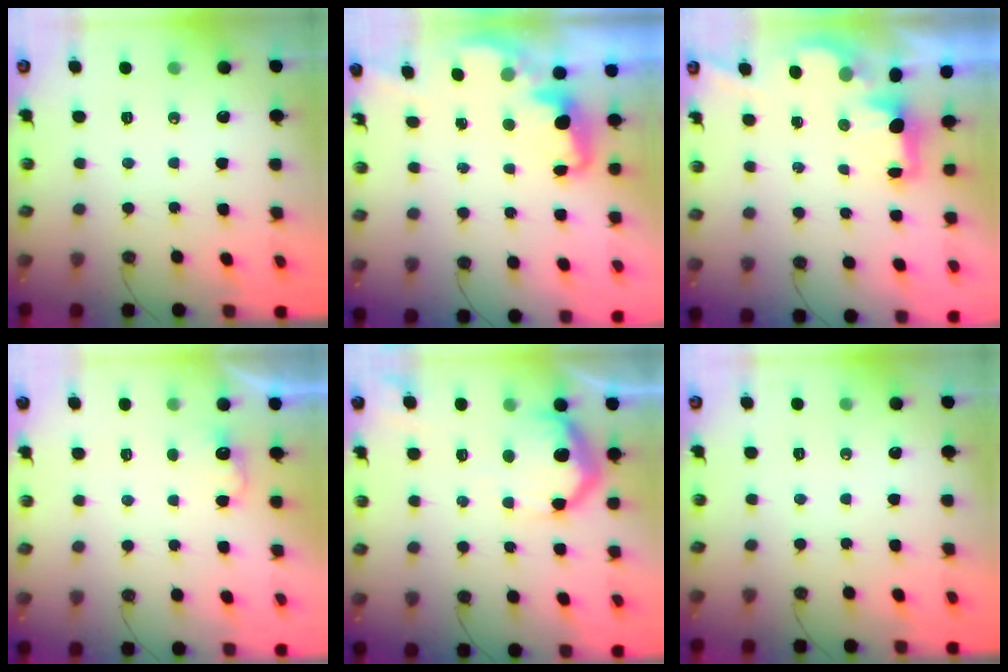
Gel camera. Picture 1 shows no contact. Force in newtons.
{"total": 2.4, "press": 2.4, "slide": 0.5}
{"total": 1.9, "press": 1.7, "slide": 0.7}
{"total": 3.3, "press": 3.2, "slide": 1.0}
{"total": 14.6, "press": 14.6, "slide": 1.1}
{"total": 0.0}